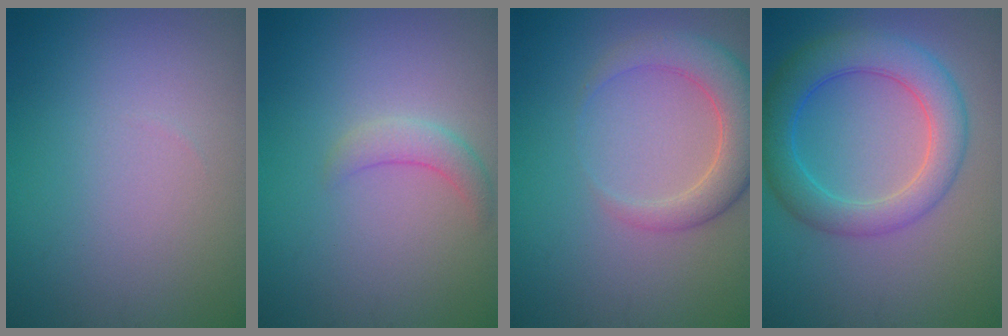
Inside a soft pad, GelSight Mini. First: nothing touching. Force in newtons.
{"total": 1.8, "press": 1.8, "slide": 0.2}
{"total": 4.8, "press": 4.7, "slide": 0.5}
{"total": 6.2, "press": 6.2, "slide": 0.2}